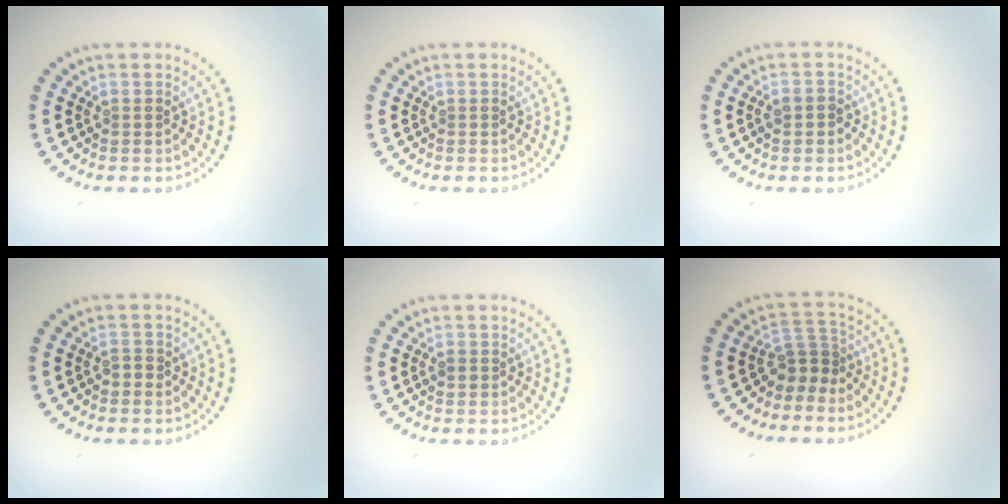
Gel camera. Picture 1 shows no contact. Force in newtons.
{"total": 0.0}
{"total": 1.4, "press": 1.3, "slide": 0.5}
{"total": 0.9, "press": 0.8, "slide": 0.3}
{"total": 1.1, "press": 1.1, "slide": 0.1}
{"total": 2.7, "press": 1.8, "slide": 2.0}